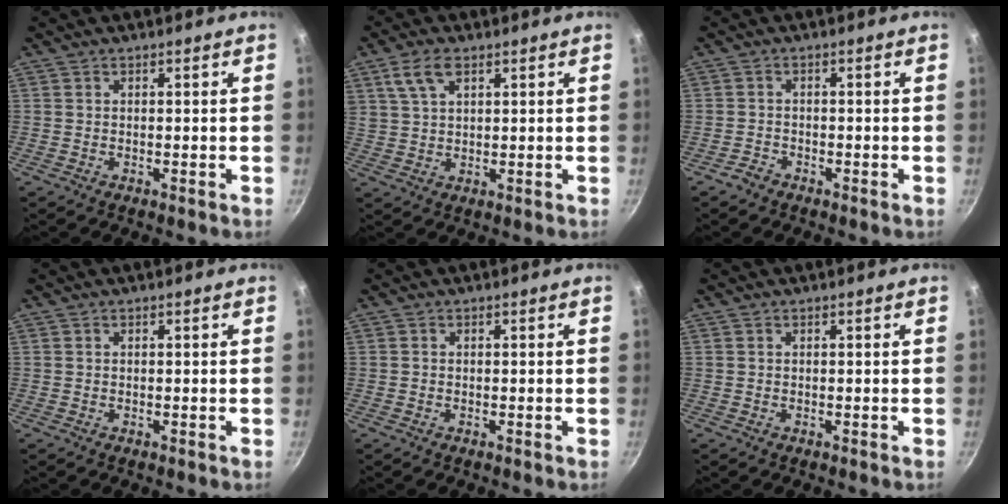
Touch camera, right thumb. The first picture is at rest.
{"total": 6.0, "force": [3.1, 3.2, 4.1], "torque": [-0.071, 0.000, 0.062]}
{"total": 1.8, "force": [-1.5, 0.9, 0.3], "torque": [-0.004, 0.018, -0.027]}
{"total": 0.0}
{"total": 0.0}
{"total": 0.0}